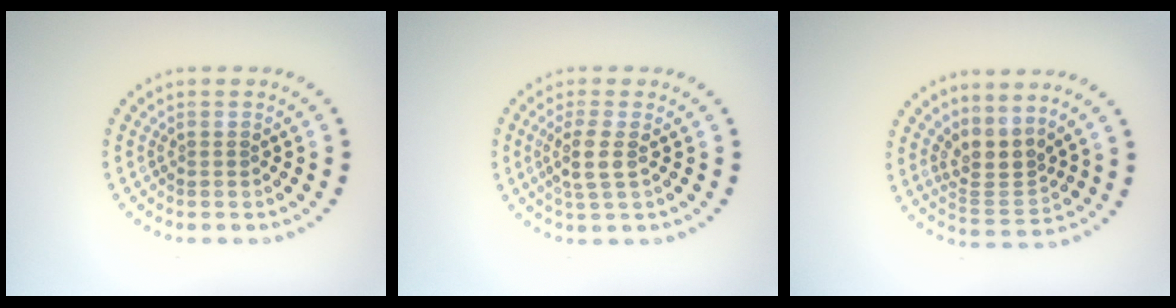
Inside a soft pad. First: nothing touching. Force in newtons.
{"total": 2.4, "press": 2.1, "slide": 1.3}
{"total": 3.1, "press": 2.2, "slide": 2.2}